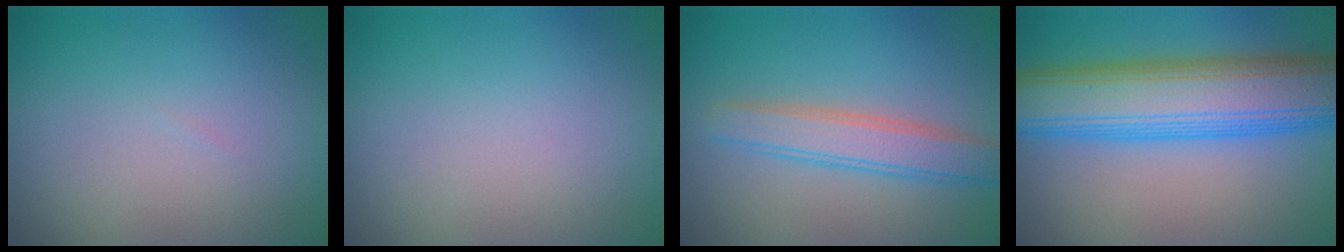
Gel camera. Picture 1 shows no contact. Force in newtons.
{"total": 0.0}
{"total": 3.3, "press": 3.3, "slide": 0.1}
{"total": 9.9, "press": 9.9, "slide": 0.2}